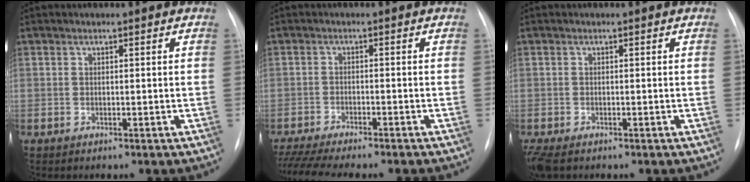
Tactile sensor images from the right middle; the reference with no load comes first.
{"total": 12.4, "force": [-10.9, 0.9, 5.9], "torque": [-0.075, -0.014, -0.157]}
{"total": 3.5, "force": [-2.3, 1.5, 2.2], "torque": [-0.048, -0.010, -0.037]}